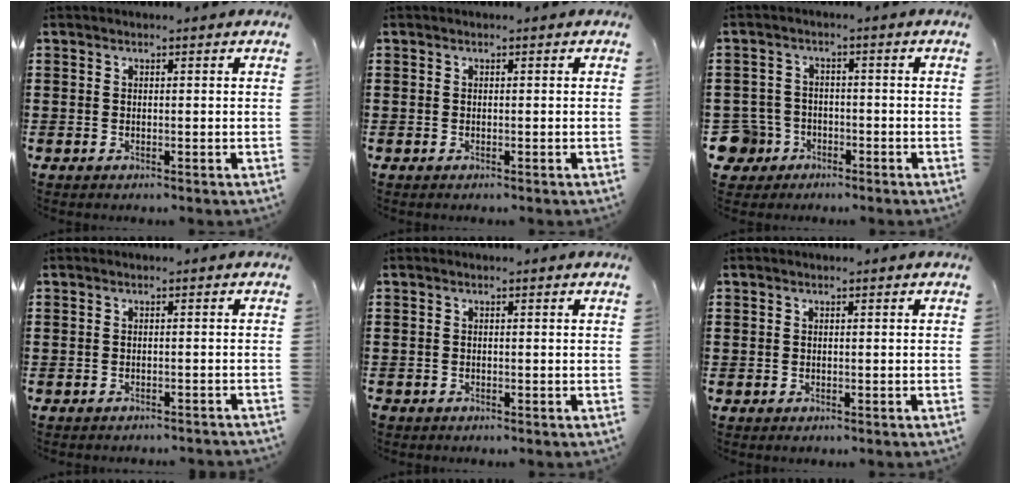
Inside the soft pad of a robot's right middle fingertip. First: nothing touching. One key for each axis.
{"total": 0.0}
{"total": 5.0, "fx": -2.7, "fy": 3.9, "fz": 1.5, "tx": -0.068, "ty": -0.004, "tz": -0.061}
{"total": 1.0, "fx": -1.0, "fy": -0.1, "fz": -0.1, "tx": -0.002, "ty": 0.001, "tz": -0.021}
{"total": 0.7, "fx": -0.6, "fy": 0.3, "fz": 0.0, "tx": -0.001, "ty": -0.003, "tz": -0.013}
{"total": 0.5, "fx": -0.2, "fy": 0.5, "fz": 0.0, "tx": 0.000, "ty": 0.005, "tz": -0.006}